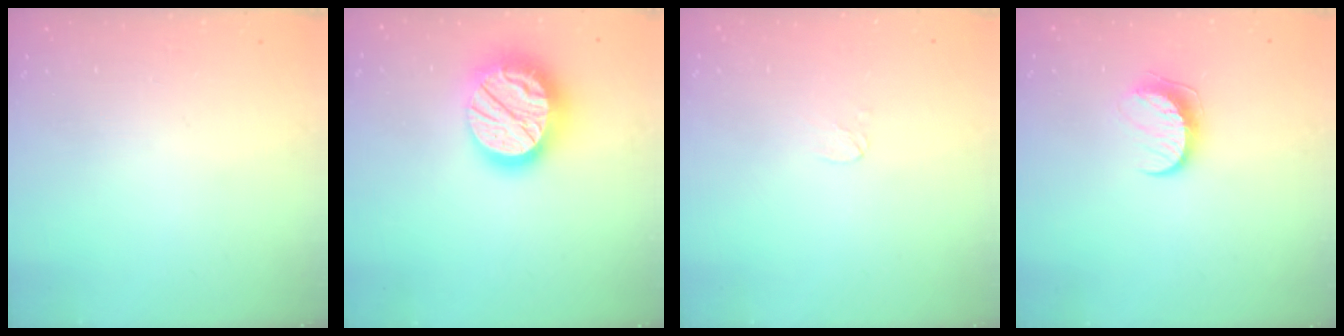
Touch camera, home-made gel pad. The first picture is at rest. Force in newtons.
{"total": 20.2, "press": 20.2, "slide": 1.5}
{"total": 3.1, "press": 3.1, "slide": 0.3}
{"total": 8.8, "press": 8.8, "slide": 0.5}